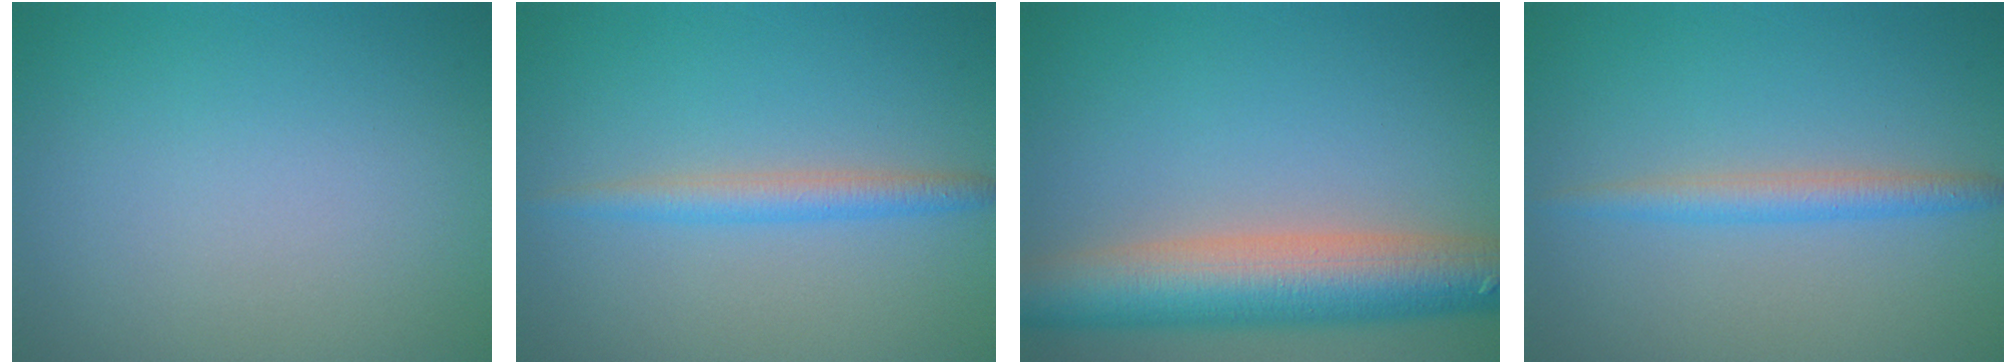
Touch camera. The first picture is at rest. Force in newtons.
{"total": 2.3, "press": 2.3, "slide": 0.0}
{"total": 8.9, "press": 8.9, "slide": 0.5}
{"total": 2.3, "press": 2.3, "slide": 0.0}